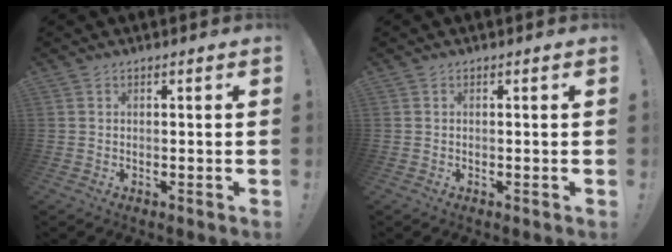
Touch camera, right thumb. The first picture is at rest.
{"total": 0.0}